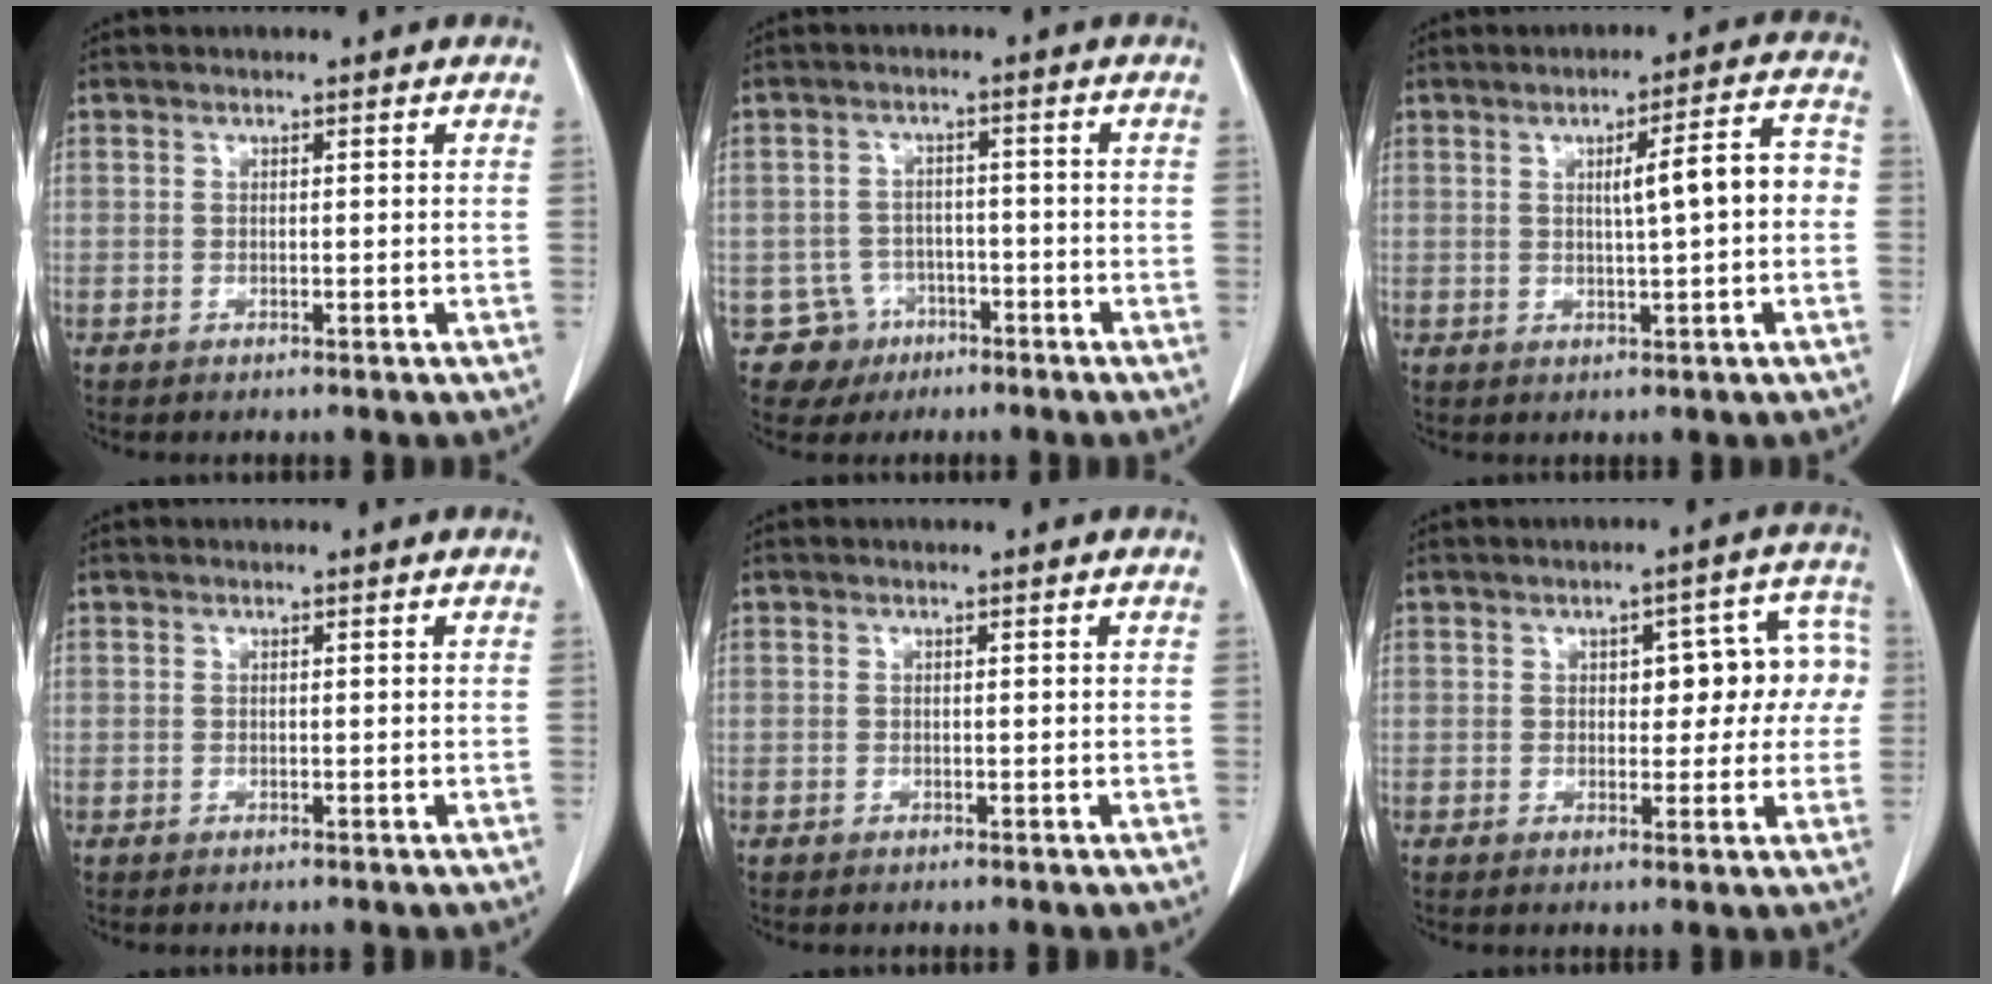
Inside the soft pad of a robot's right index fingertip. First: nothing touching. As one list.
[{"total": 5.1, "force": [-2.6, 4.3, -0.4], "torque": [0.010, 0.012, -0.038]}, {"total": 7.0, "force": [0.1, 0.8, 6.9], "torque": [-0.099, 0.020, 0.001]}, {"total": 0.0}, {"total": 0.0}, {"total": 7.9, "force": [0.8, 4.1, 6.7], "torque": [-0.065, 0.042, 0.012]}]